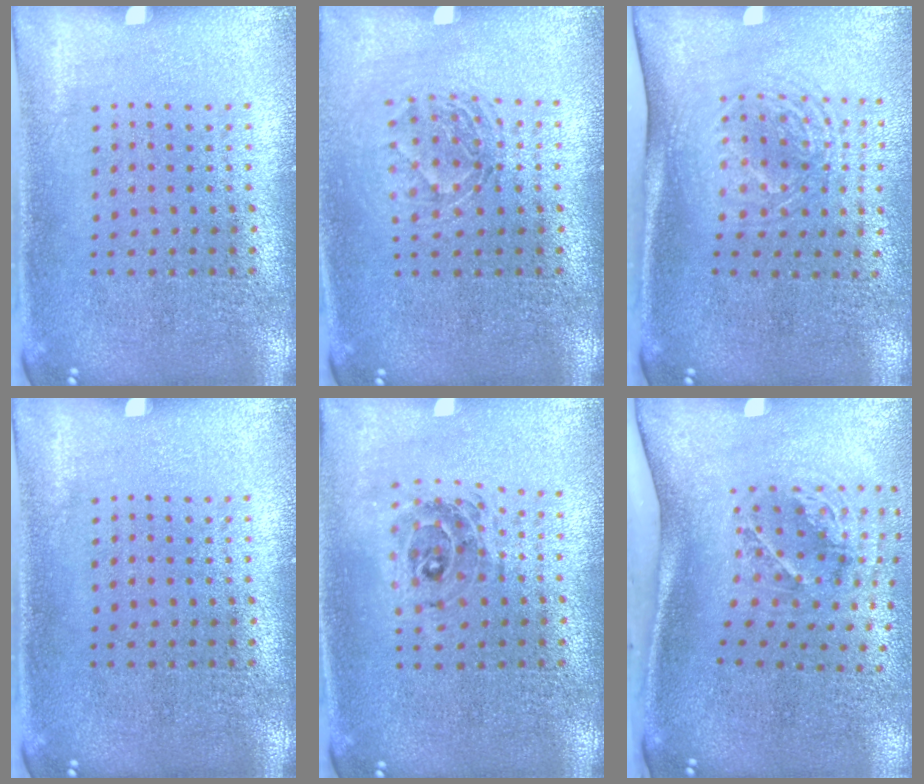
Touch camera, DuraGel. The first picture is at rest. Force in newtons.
{"total": 1.3, "press": 1.1, "slide": 0.6}
{"total": 1.7, "press": 1.3, "slide": 1.1}
{"total": 0.0}
{"total": 0.8, "press": 0.8, "slide": 0.1}
{"total": 1.9, "press": 1.2, "slide": 1.4}